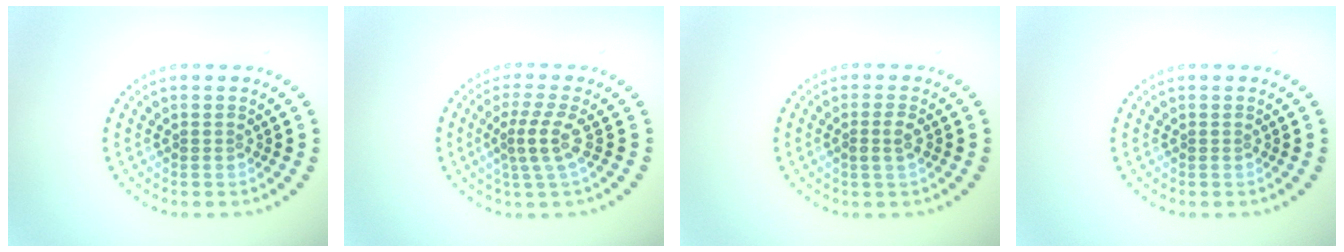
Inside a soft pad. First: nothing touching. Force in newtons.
{"total": 2.7, "press": 1.9, "slide": 1.9}
{"total": 1.3, "press": 1.2, "slide": 0.4}
{"total": 0.0}